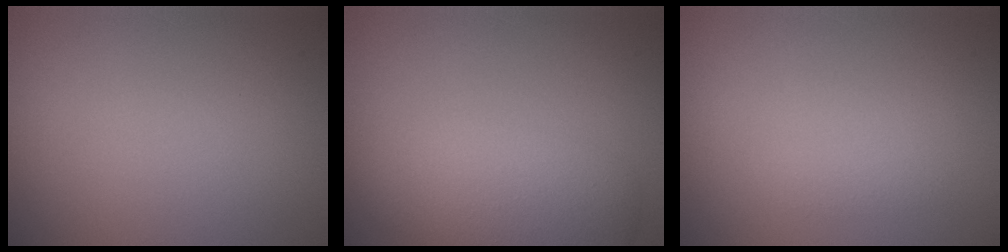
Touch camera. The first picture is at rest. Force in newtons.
{"total": 5.7, "press": 5.7, "slide": 0.2}
{"total": 0.7, "press": 0.7, "slide": 0.0}